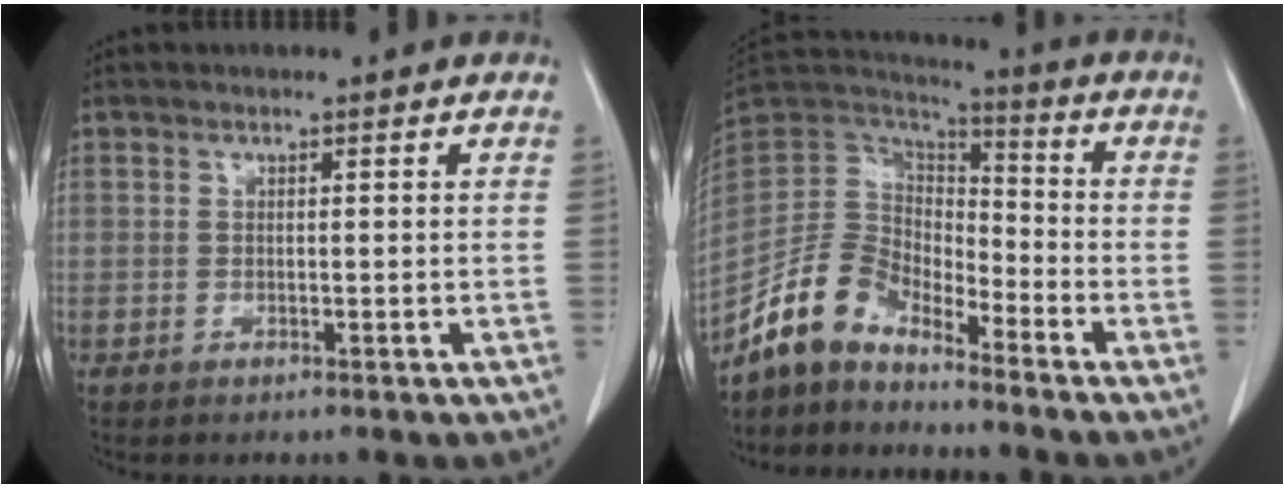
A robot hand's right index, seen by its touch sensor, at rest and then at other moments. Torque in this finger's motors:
{"motor_torque": [0.02, -0.04, 0.27, -0.01]}